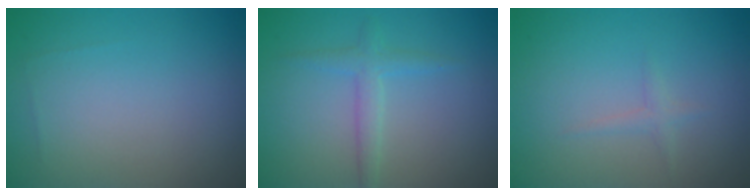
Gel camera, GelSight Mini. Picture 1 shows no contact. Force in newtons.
{"total": 1.8, "press": 1.8, "slide": 0.1}
{"total": 0.9, "press": 0.8, "slide": 0.0}